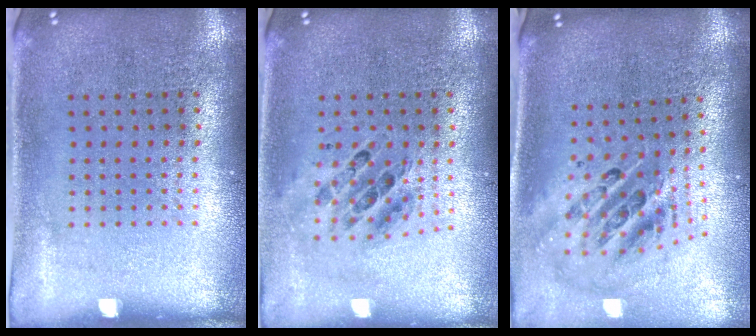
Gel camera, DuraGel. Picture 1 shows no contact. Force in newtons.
{"total": 0.7, "press": 0.6, "slide": 0.2}
{"total": 2.5, "press": 1.7, "slide": 1.9}